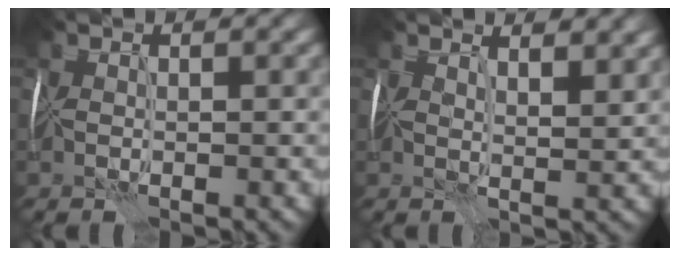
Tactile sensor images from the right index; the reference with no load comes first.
{"total": 4.1, "force": [2.8, 1.4, 2.7], "torque": [-0.034, 0.008, 0.028]}